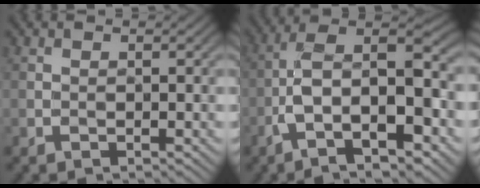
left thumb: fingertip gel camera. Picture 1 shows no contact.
{"total": 11.0, "force": [-3.2, 4.1, 9.7], "torque": [-0.186, 0.003, -0.056]}